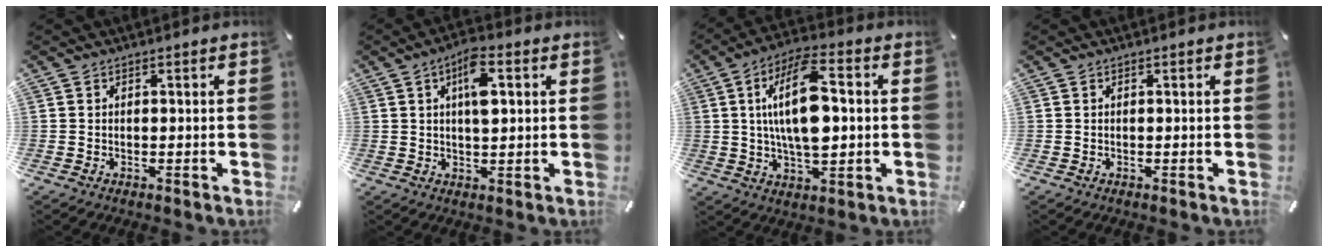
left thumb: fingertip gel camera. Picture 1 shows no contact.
{"total": 7.3, "force": [2.2, 2.7, 6.4], "torque": [-0.107, -0.001, 0.031]}
{"total": 15.2, "force": [1.5, 6.7, 13.6], "torque": [-0.272, -0.002, 0.021]}
{"total": 0.0}